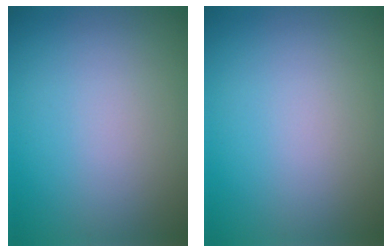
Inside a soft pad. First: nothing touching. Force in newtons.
{"total": 0.0}